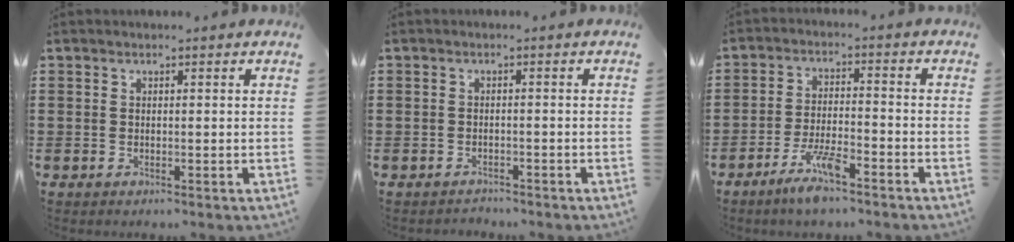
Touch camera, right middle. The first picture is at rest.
{"total": 1.6, "force": [-1.5, 0.5, -0.3], "torque": [0.001, 0.003, -0.035]}
{"total": 6.6, "force": [-4.6, 1.2, 4.5], "torque": [-0.100, -0.006, -0.086]}